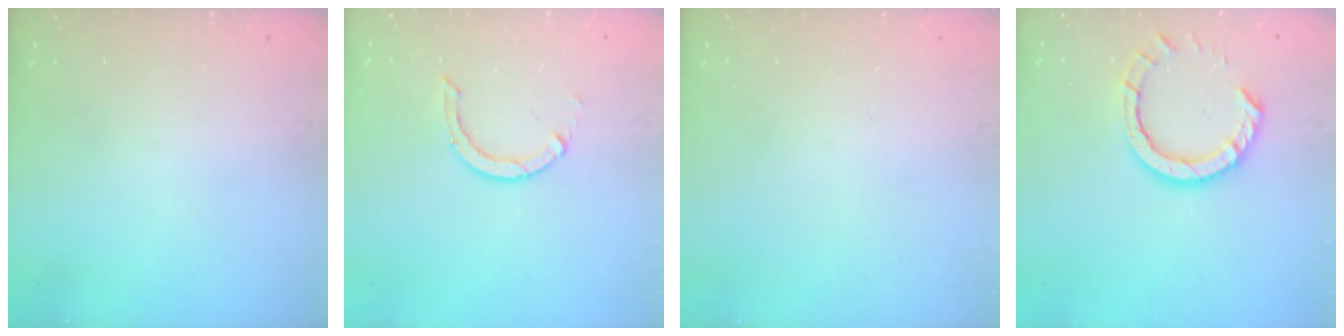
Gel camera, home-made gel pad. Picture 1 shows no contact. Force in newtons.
{"total": 3.2, "press": 3.2, "slide": 0.4}
{"total": 0.0}
{"total": 8.6, "press": 8.5, "slide": 0.6}